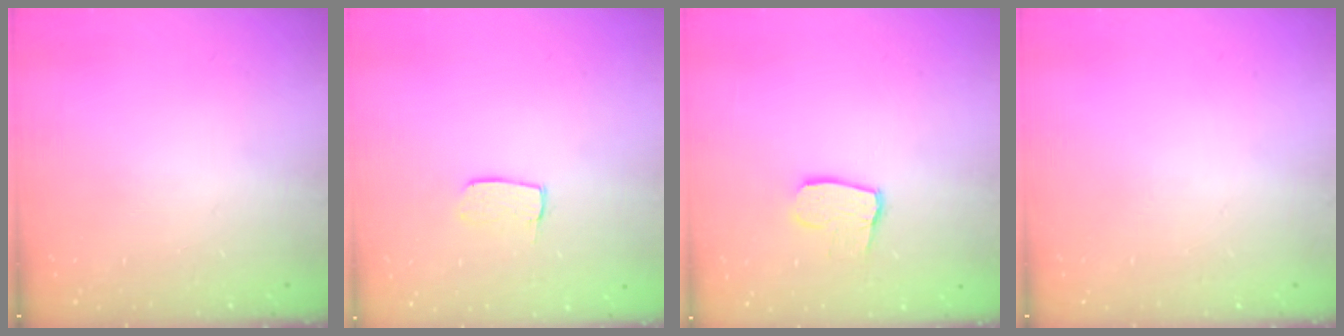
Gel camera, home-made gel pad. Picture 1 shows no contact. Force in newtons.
{"total": 5.2, "press": 5.1, "slide": 0.5}
{"total": 8.3, "press": 8.3, "slide": 0.7}
{"total": 0.0}